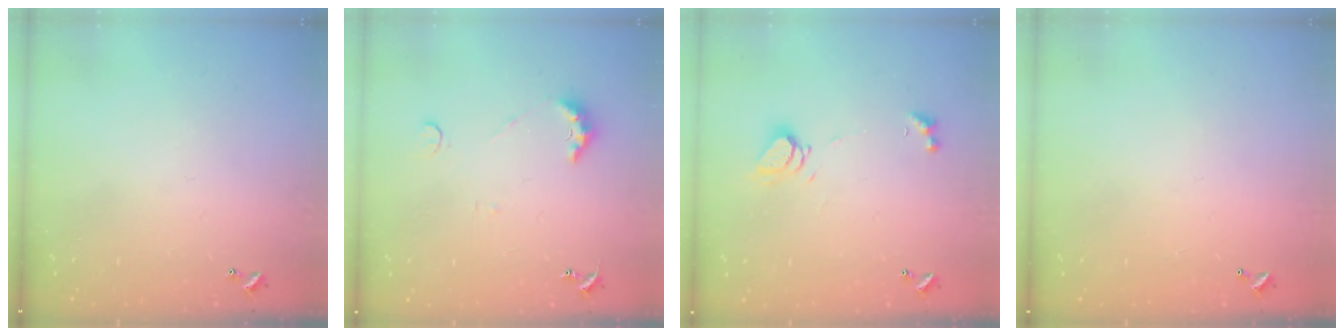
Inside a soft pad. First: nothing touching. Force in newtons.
{"total": 3.7, "press": 3.6, "slide": 0.8}
{"total": 5.5, "press": 5.4, "slide": 0.8}
{"total": 3.0, "press": 3.0, "slide": 0.1}